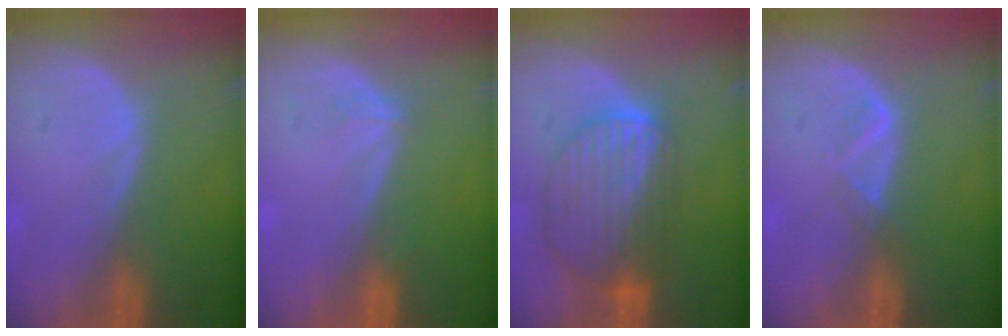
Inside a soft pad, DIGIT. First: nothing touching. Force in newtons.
{"total": 0.9, "press": 0.8, "slide": 0.2}
{"total": 8.8, "press": 7.8, "slide": 4.2}
{"total": 1.6, "press": 1.5, "slide": 0.7}